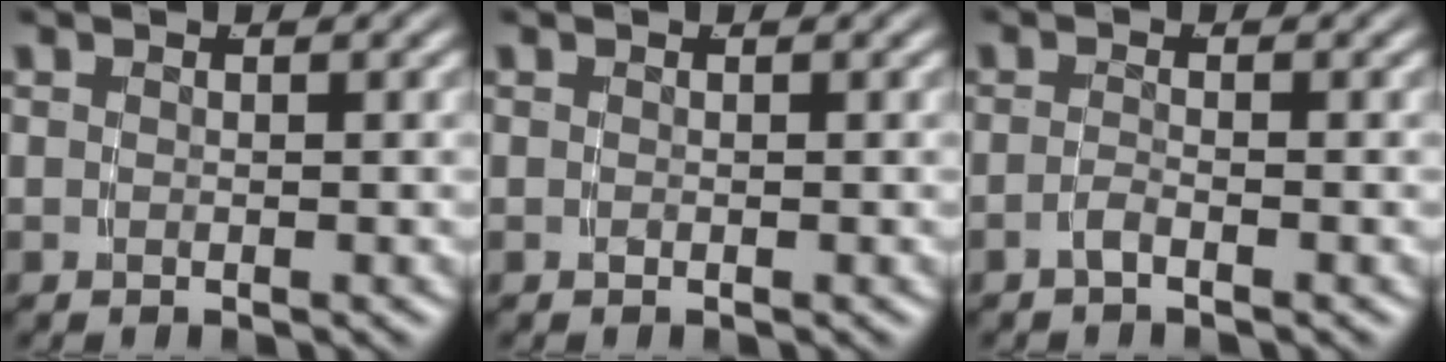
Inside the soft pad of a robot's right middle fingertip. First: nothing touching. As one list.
[{"total": 0.0}, {"total": 1.5, "force": [-1.3, -0.5, 0.5], "torque": [-0.011, -0.003, -0.024]}]